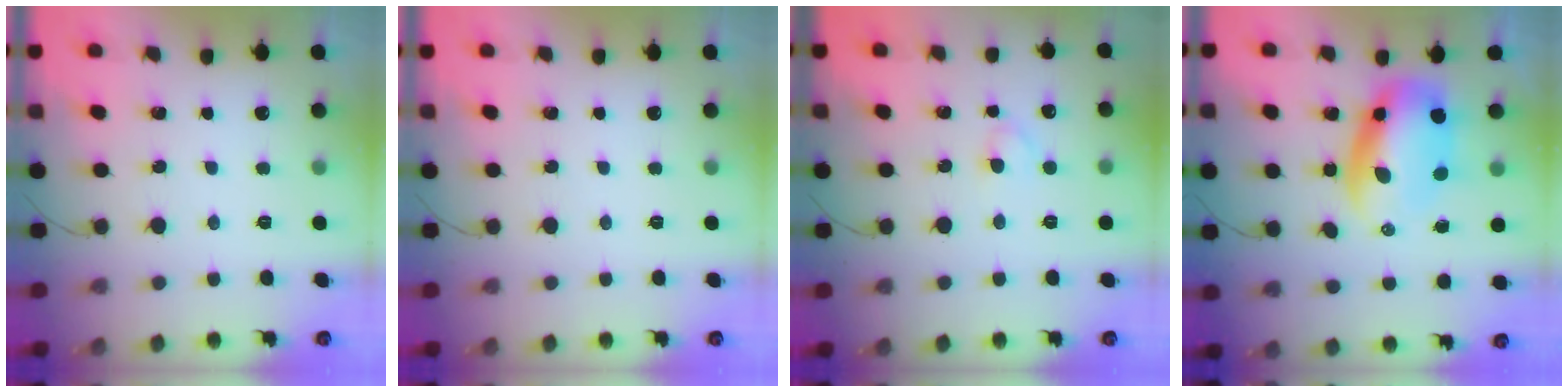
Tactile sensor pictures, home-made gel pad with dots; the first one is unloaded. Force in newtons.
{"total": 0.0}
{"total": 2.0, "press": 1.7, "slide": 0.9}
{"total": 10.0, "press": 9.7, "slide": 2.5}